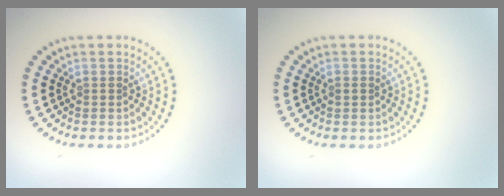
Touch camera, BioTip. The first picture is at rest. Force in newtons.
{"total": 0.6, "press": 0.6, "slide": 0.1}